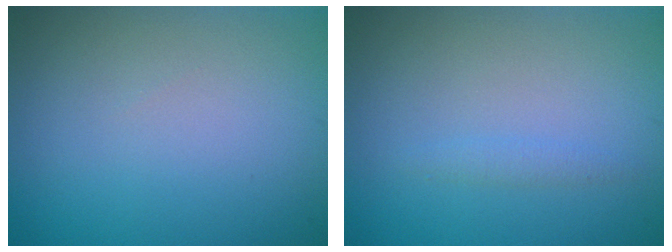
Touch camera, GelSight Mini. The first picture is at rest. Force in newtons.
{"total": 0.8, "press": 0.8, "slide": 0.1}